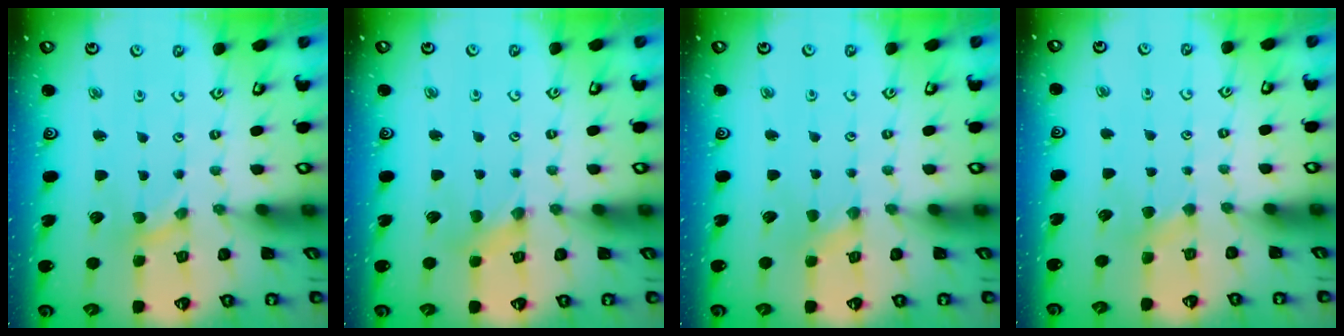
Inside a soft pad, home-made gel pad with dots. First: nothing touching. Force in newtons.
{"total": 2.5, "press": 2.5, "slide": 0.3}
{"total": 0.0}
{"total": 2.5, "press": 2.5, "slide": 0.4}